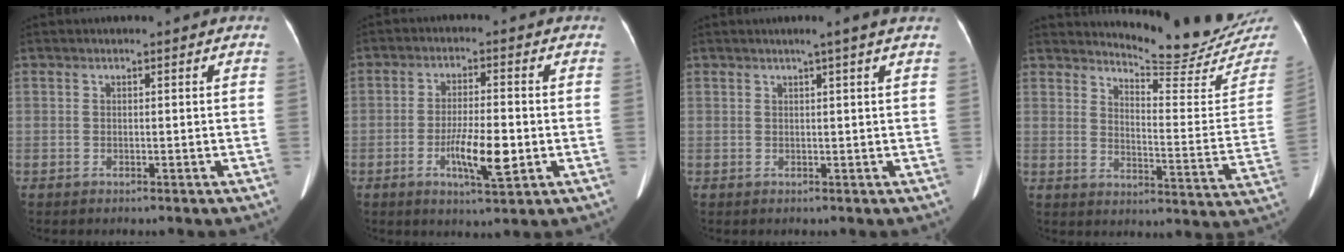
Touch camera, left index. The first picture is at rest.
{"total": 7.2, "force": [-2.0, 1.3, 6.8], "torque": [-0.122, -0.010, -0.034]}
{"total": 2.3, "force": [1.5, -0.8, 1.5], "torque": [-0.023, 0.001, 0.028]}
{"total": 17.4, "force": [17.2, 0.8, 2.5], "torque": [-0.030, -0.112, 0.197]}